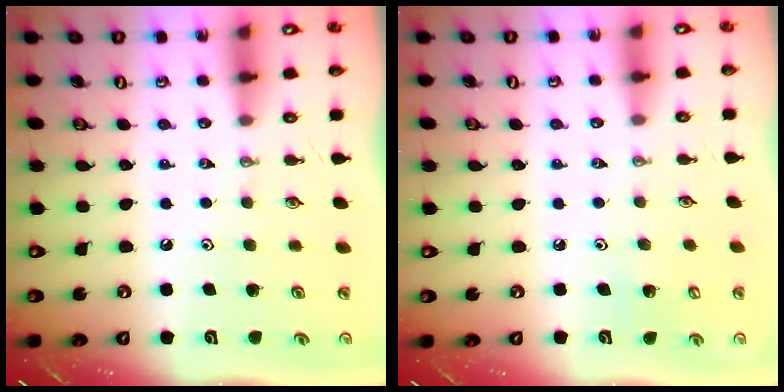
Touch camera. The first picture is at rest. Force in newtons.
{"total": 2.8, "press": 2.8, "slide": 0.2}